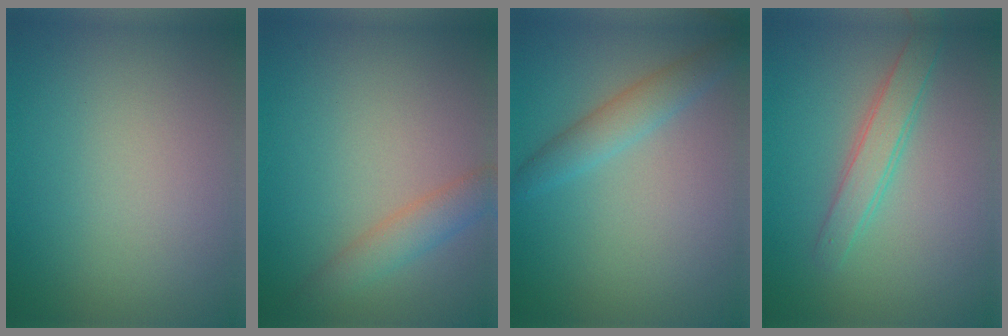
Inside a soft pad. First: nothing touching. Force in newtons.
{"total": 2.5, "press": 2.5, "slide": 0.1}
{"total": 2.4, "press": 2.4, "slide": 0.0}
{"total": 2.4, "press": 2.4, "slide": 0.1}